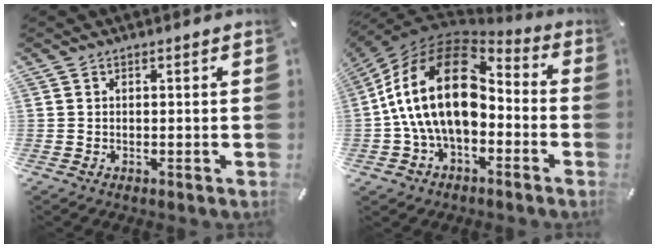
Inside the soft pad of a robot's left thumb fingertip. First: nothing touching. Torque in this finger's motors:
{"motor_torque": [1.45, 3.49, 2.77, 0.00, 1.05]}